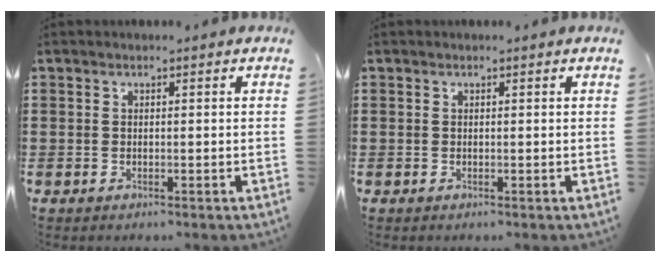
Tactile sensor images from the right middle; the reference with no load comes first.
{"total": 0.0}